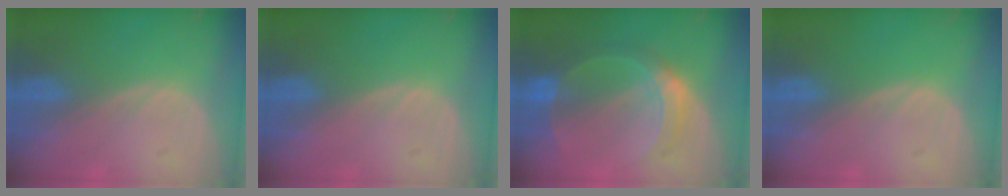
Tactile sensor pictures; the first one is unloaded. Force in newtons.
{"total": 0.0}
{"total": 6.3, "press": 6.3, "slide": 0.1}
{"total": 0.0}